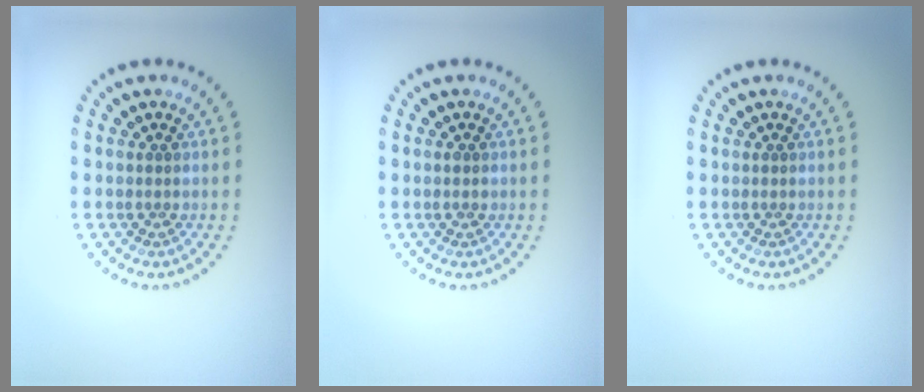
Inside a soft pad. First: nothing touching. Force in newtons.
{"total": 0.7, "press": 0.7, "slide": 0.1}
{"total": 0.0}